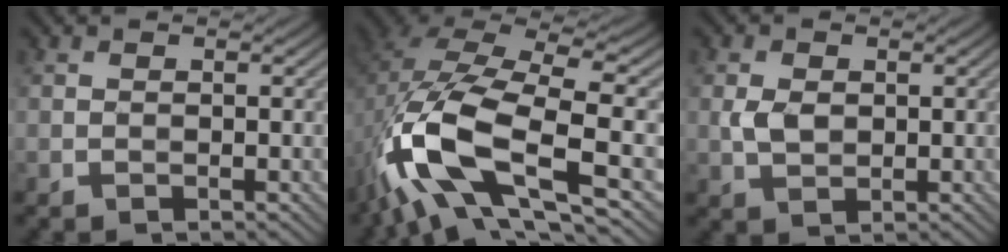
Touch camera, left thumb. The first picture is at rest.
{"total": 15.0, "force": [-4.7, 6.4, 12.7], "torque": [-0.291, -0.013, -0.090]}
{"total": 2.6, "force": [0.2, 1.7, 1.9], "torque": [-0.050, 0.003, 0.005]}